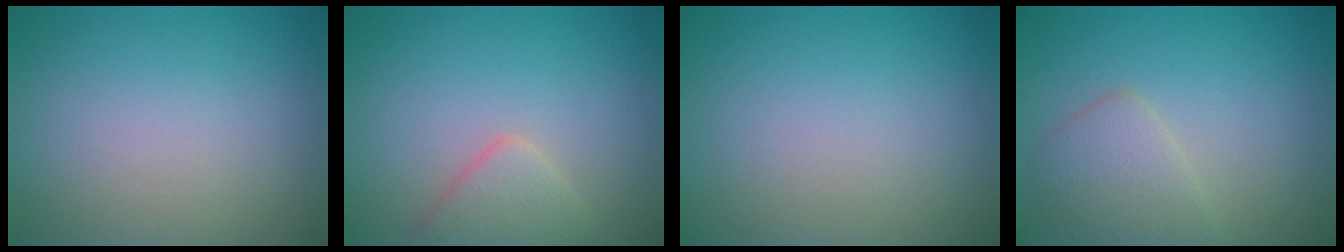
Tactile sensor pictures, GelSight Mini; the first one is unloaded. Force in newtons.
{"total": 2.6, "press": 2.6, "slide": 0.2}
{"total": 0.0}
{"total": 2.8, "press": 2.8, "slide": 0.2}